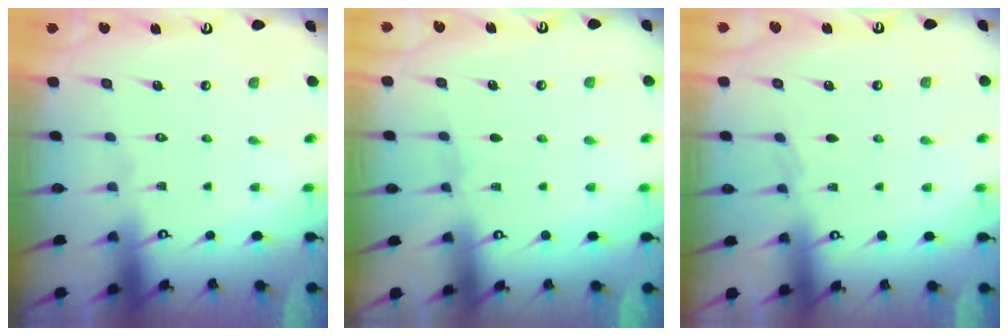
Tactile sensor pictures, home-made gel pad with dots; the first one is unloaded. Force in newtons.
{"total": 2.1, "press": 2.1, "slide": 0.3}
{"total": 3.2, "press": 3.1, "slide": 0.4}